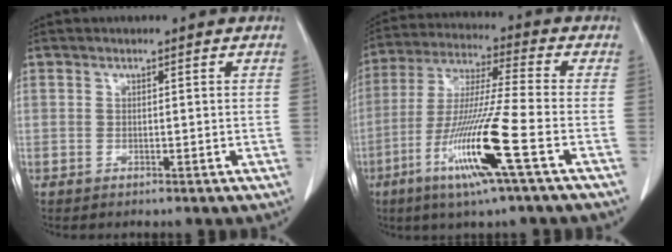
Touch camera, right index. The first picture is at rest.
{"total": 14.6, "force": [-6.0, -1.1, 13.2], "torque": [-0.271, -0.023, -0.118]}